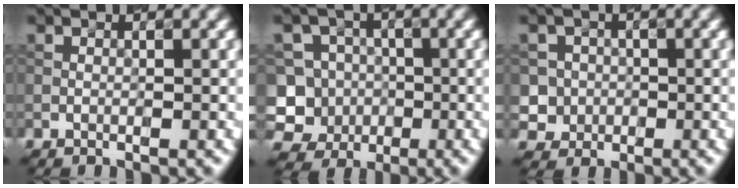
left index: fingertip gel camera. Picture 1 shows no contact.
{"total": 9.5, "force": [-3.1, 8.6, 2.3], "torque": [-0.052, 0.013, -0.077]}
{"total": 3.6, "force": [-0.7, 3.5, 0.4], "torque": [0.013, 0.009, -0.023]}